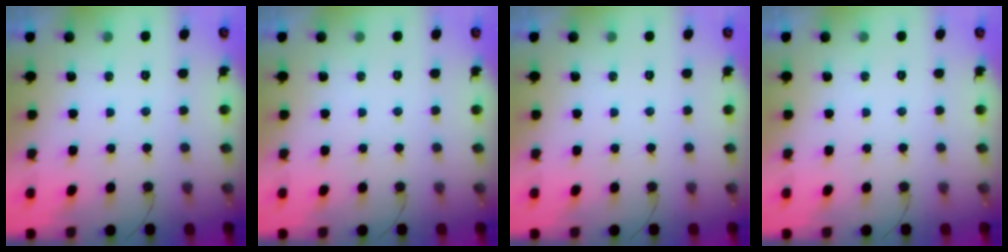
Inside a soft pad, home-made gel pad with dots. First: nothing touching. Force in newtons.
{"total": 0.0}
{"total": 0.0}
{"total": 0.0}